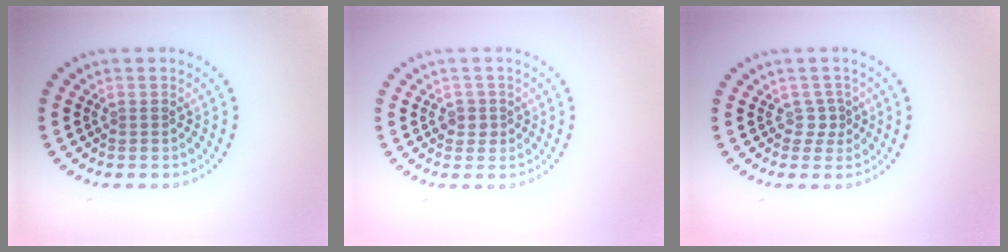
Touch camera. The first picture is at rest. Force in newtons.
{"total": 1.4, "press": 1.2, "slide": 0.7}
{"total": 1.4, "press": 0.9, "slide": 1.1}